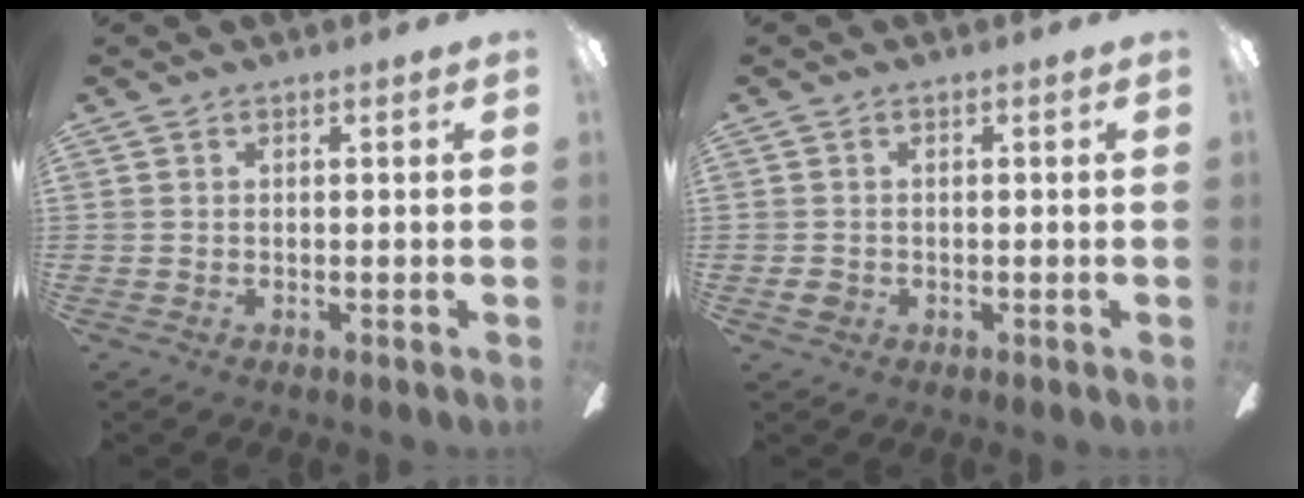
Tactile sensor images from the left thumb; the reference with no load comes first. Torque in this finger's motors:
{"motor_torque": [-0.49, 0.42, 0.07, 0.07, 0.00]}